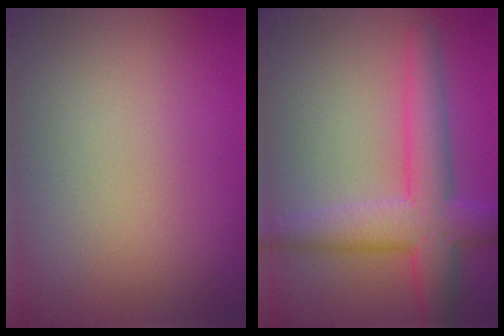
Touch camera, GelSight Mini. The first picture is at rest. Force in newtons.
{"total": 7.0, "press": 7.0, "slide": 0.2}